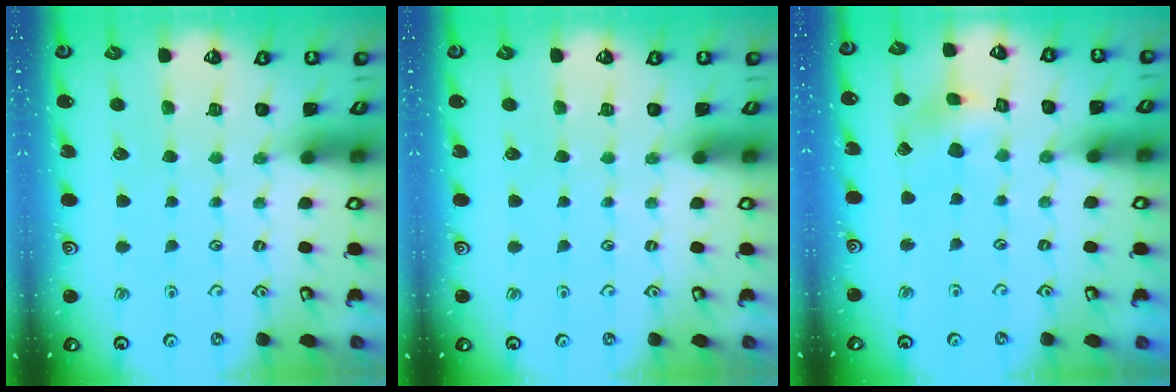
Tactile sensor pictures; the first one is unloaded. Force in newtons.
{"total": 0.0}
{"total": 4.6, "press": 4.6, "slide": 0.5}